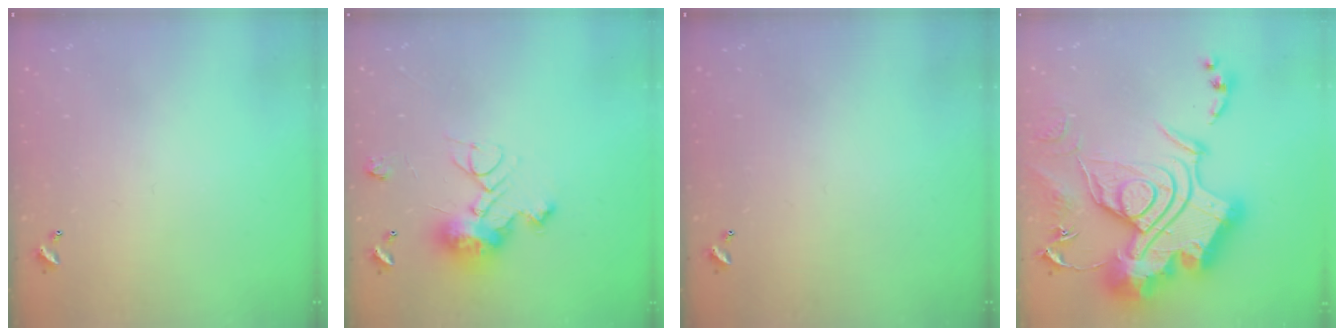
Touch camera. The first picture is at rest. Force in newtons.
{"total": 18.1, "press": 18.1, "slide": 0.6}
{"total": 0.0}
{"total": 1.1, "press": 1.1, "slide": 0.0}